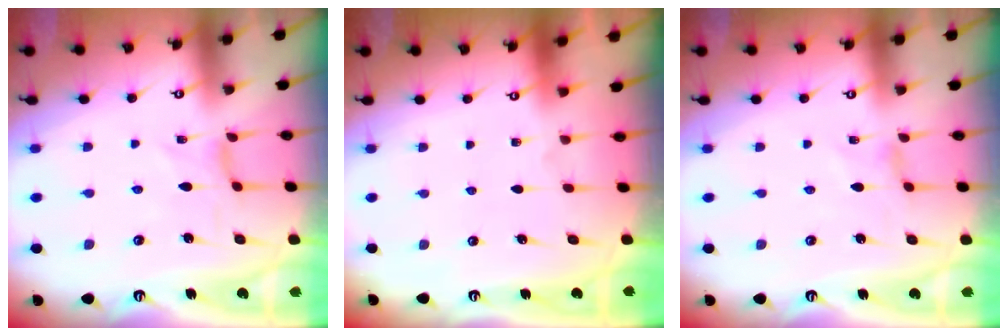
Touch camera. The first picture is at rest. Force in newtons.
{"total": 0.0}
{"total": 0.0}